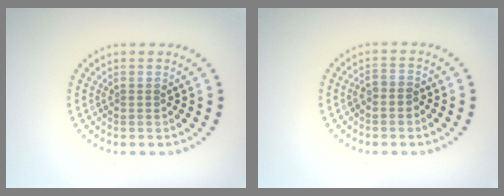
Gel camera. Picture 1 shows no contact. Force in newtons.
{"total": 1.5, "press": 1.3, "slide": 0.8}